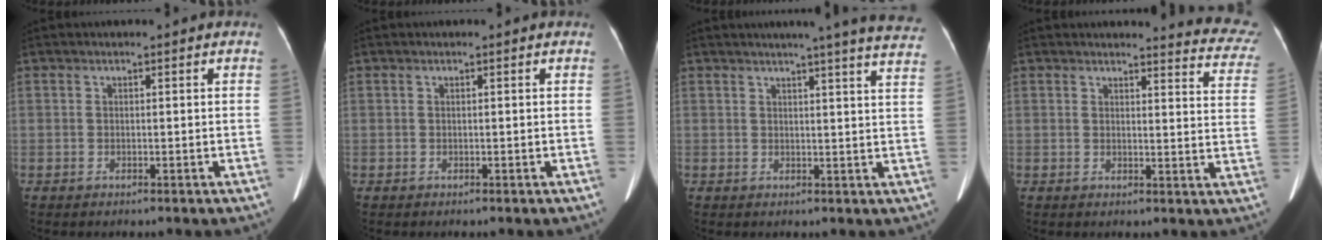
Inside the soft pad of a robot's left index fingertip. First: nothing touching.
{"total": 0.0}
{"total": 17.2, "force": [15.5, 0.3, 7.4], "torque": [-0.090, -0.035, 0.165]}
{"total": 10.9, "force": [10.7, 1.2, 1.9], "torque": [0.013, -0.089, 0.078]}